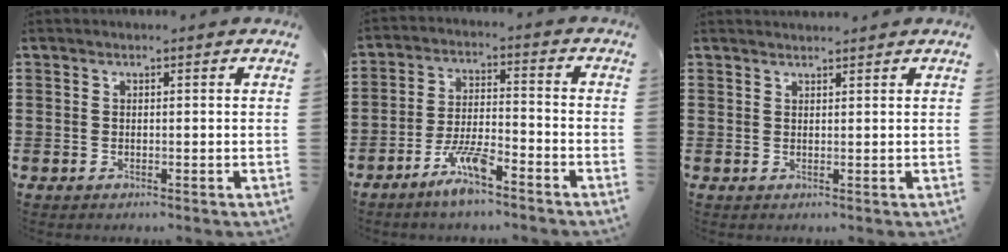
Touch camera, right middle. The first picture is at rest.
{"total": 6.8, "force": [-5.2, 1.3, 4.1], "torque": [-0.094, -0.001, -0.103]}
{"total": 1.2, "force": [1.2, 0.0, 0.0], "torque": [-0.003, -0.001, 0.022]}